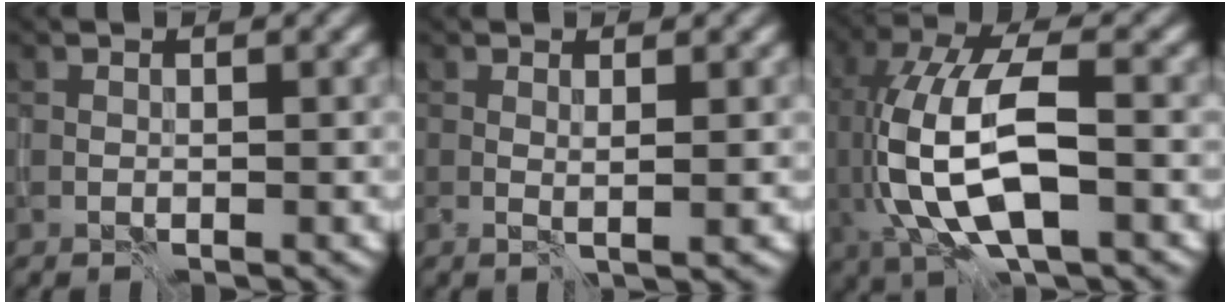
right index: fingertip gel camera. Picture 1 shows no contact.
{"total": 0.8, "force": [0.3, -0.2, 0.8], "torque": [-0.012, -0.002, 0.003]}
{"total": 11.1, "force": [-1.0, 5.0, 9.8], "torque": [-0.202, 0.002, -0.023]}